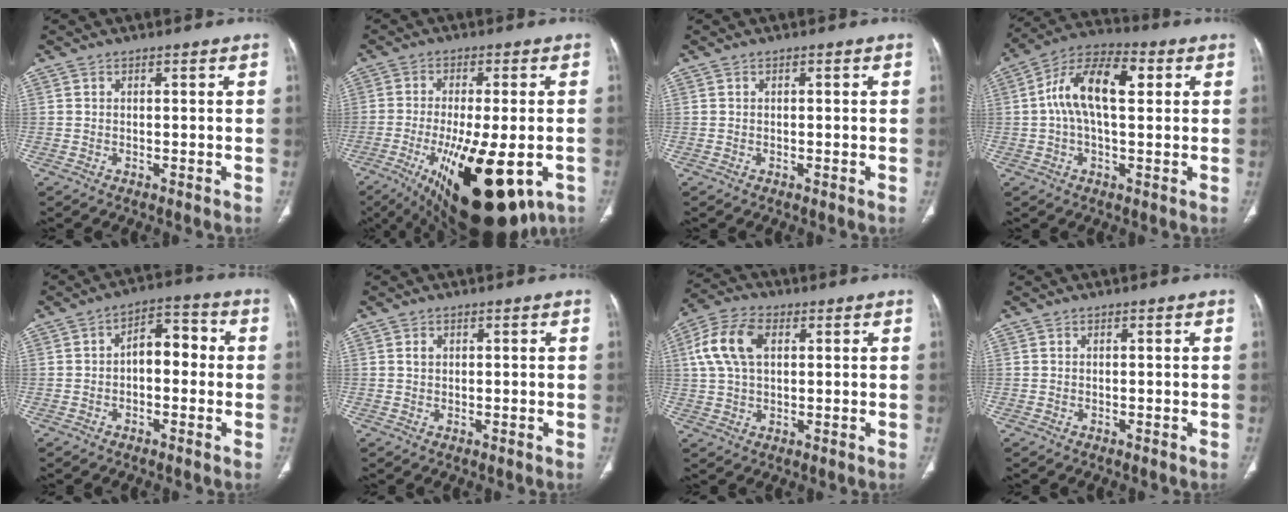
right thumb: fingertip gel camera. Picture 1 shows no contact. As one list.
[{"total": 22.8, "force": [-8.8, 8.5, 19.2], "torque": [-0.284, -0.021, -0.115]}, {"total": 0.0}, {"total": 13.3, "force": [2.4, 6.6, 11.3], "torque": [-0.205, 0.033, 0.036]}, {"total": 7.5, "force": [-0.1, 4.4, 6.0], "torque": [-0.064, 0.030, -0.013]}, {"total": 1.2, "force": [0.4, 0.9, 0.7], "torque": [-0.011, 0.003, 0.008]}, {"total": 10.4, "force": [2.6, 6.4, 7.8], "torque": [-0.162, 0.019, 0.047]}, {"total": 0.0}]